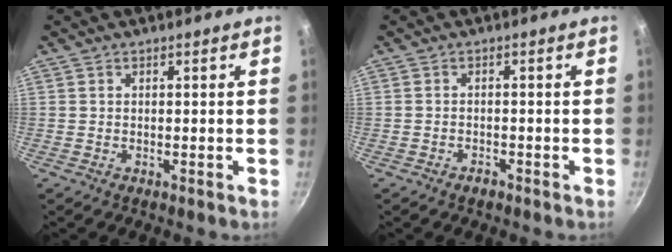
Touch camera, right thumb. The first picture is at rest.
{"total": 1.6, "force": [-1.2, 0.8, 0.7], "torque": [-0.012, 0.013, -0.018]}